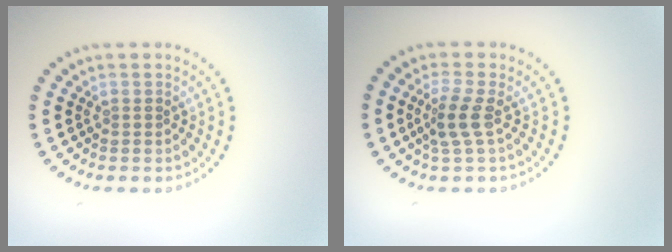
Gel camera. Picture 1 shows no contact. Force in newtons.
{"total": 2.3, "press": 1.9, "slide": 1.3}